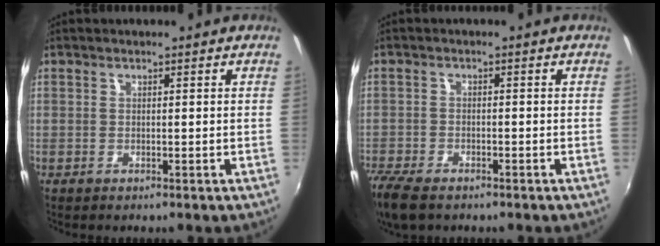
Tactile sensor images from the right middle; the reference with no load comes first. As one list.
[{"total": 7.9, "force": [-6.0, 2.9, 4.1], "torque": [-0.116, -0.031, -0.117]}]